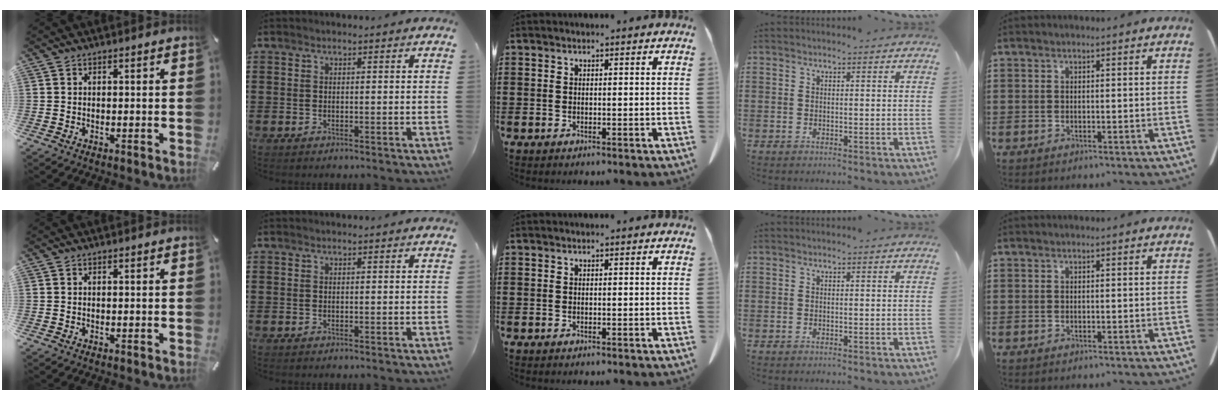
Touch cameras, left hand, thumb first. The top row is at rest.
{}